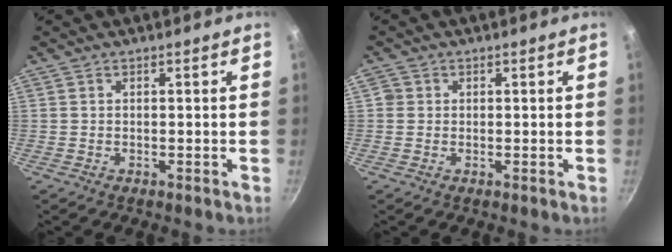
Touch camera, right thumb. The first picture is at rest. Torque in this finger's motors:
{"motor_torque": [-0.50, 0.80, 0.46, 0.24, 0.02]}